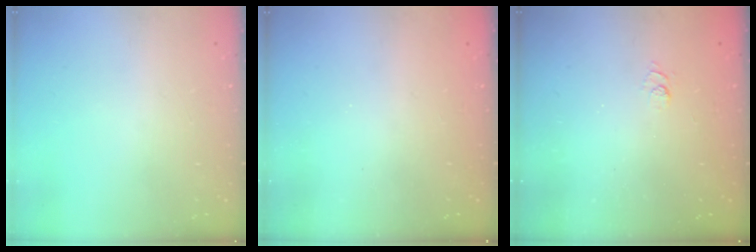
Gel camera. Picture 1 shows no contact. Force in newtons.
{"total": 1.8, "press": 1.6, "slide": 0.7}
{"total": 2.4, "press": 1.9, "slide": 1.4}